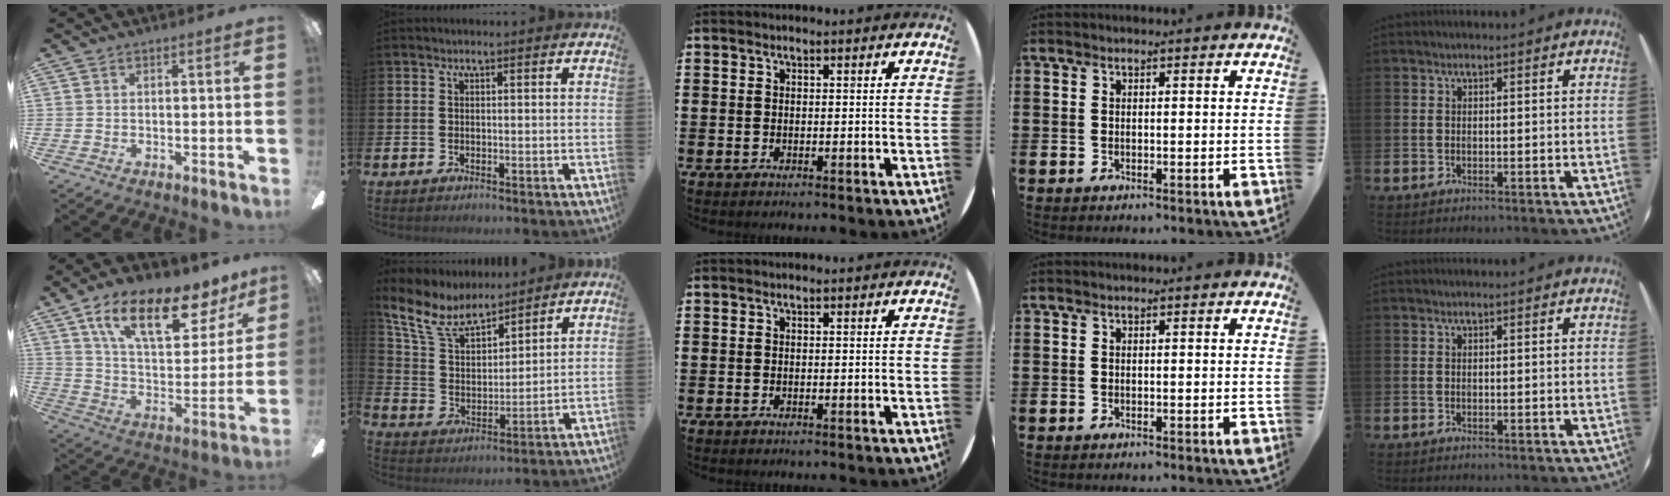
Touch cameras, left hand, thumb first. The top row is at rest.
{"thumb": {"total": 20.3, "force": [12.4, 8.4, 13.6], "torque": [-0.223, -0.062, 0.207]}, "index": {"total": 9.5, "force": [8.2, 3.5, 3.4], "torque": [-0.109, -0.041, 0.149]}}